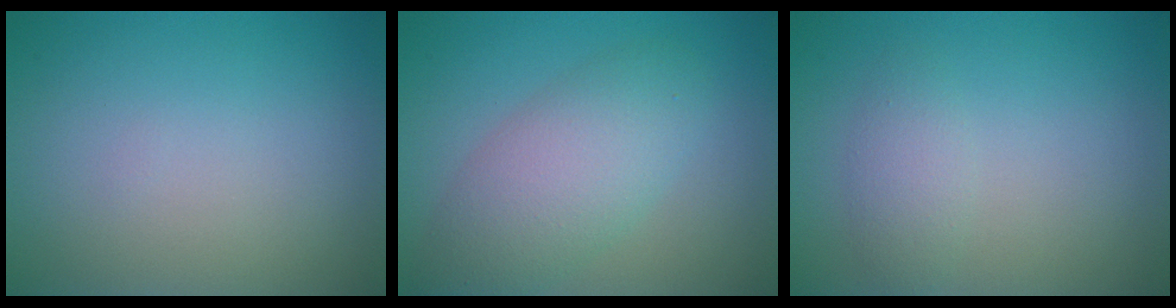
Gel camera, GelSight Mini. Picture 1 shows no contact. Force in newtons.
{"total": 5.4, "press": 5.4, "slide": 0.4}
{"total": 1.8, "press": 1.8, "slide": 0.1}